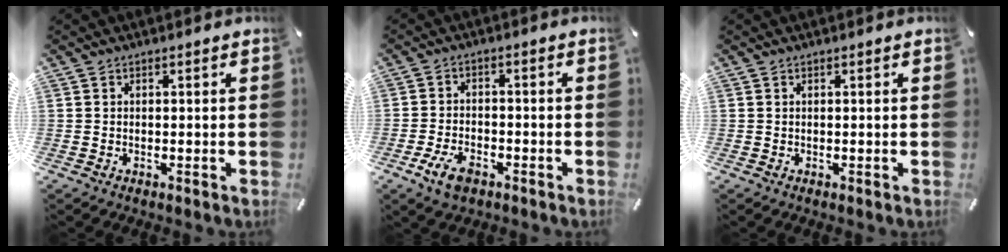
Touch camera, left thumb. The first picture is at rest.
{"total": 6.5, "force": [-3.6, 3.7, 3.9], "torque": [-0.083, 0.015, -0.068]}
{"total": 0.0}